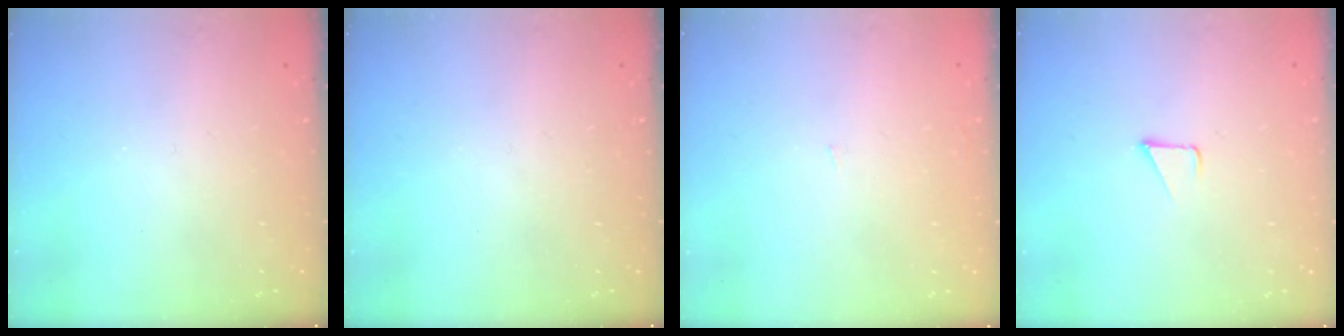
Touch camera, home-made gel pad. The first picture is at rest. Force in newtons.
{"total": 0.0}
{"total": 0.9, "press": 0.9, "slide": 0.0}
{"total": 1.7, "press": 1.7, "slide": 0.1}